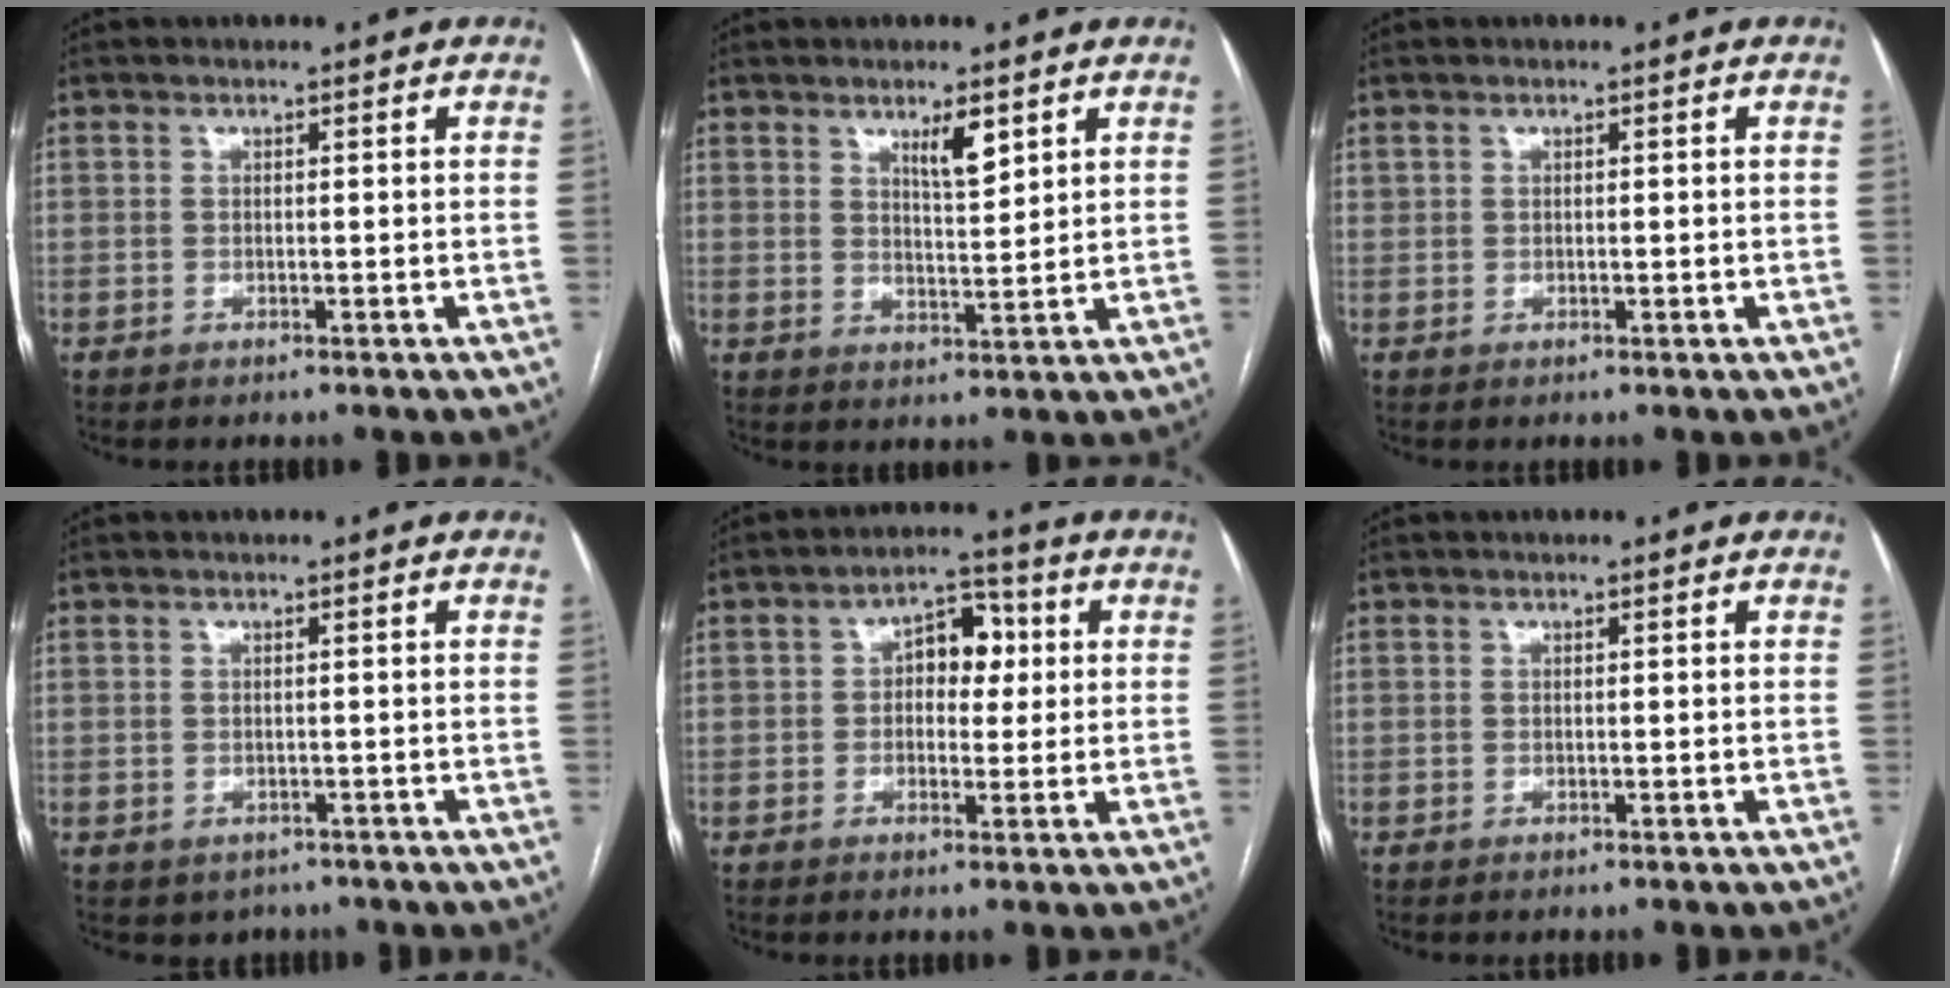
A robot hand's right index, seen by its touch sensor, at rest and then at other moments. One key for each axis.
{"total": 4.4, "fx": 2.7, "fy": 0.9, "fz": 3.4, "tx": -0.060, "ty": -0.004, "tz": 0.048}
{"total": 0.5, "fx": 0.3, "fy": 0.4, "fz": 0.2, "tx": -0.007, "ty": 0.008, "tz": 0.011}
{"total": 2.2, "fx": -1.3, "fy": 1.7, "fz": 0.6, "tx": -0.004, "ty": 0.002, "tz": -0.012}
{"total": 6.2, "fx": 0.9, "fy": 3.8, "fz": 4.8, "tx": -0.068, "ty": 0.026, "tz": 0.011}
{"total": 0.0}